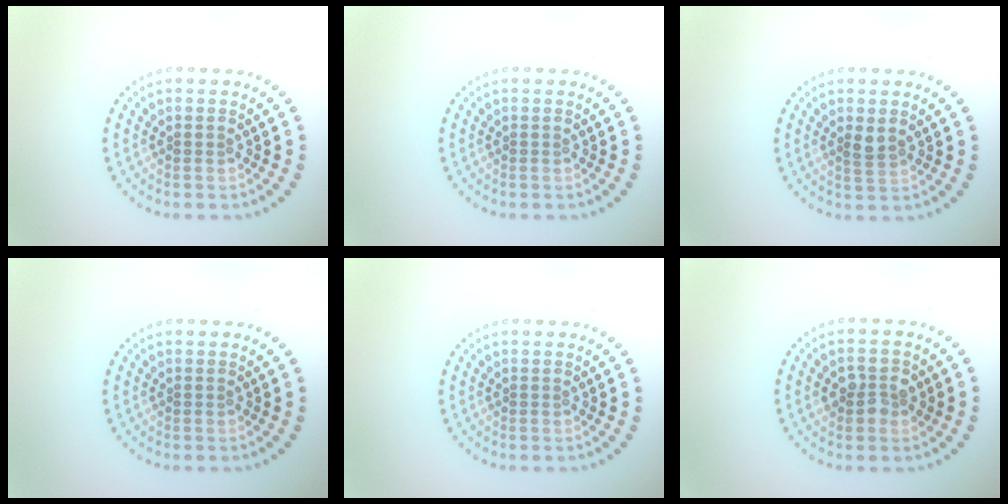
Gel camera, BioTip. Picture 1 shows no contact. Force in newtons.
{"total": 0.0}
{"total": 1.5, "press": 1.3, "slide": 0.6}
{"total": 0.0}
{"total": 0.0}
{"total": 2.7, "press": 2.7, "slide": 0.3}